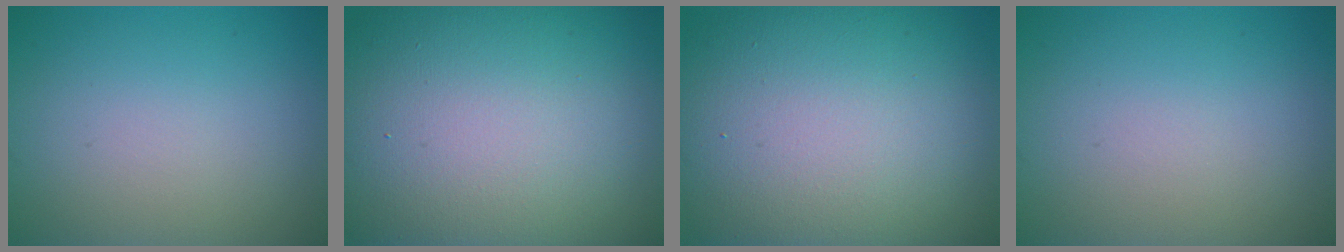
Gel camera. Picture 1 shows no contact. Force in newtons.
{"total": 22.5, "press": 22.5, "slide": 1.0}
{"total": 16.4, "press": 16.3, "slide": 1.4}
{"total": 0.0}